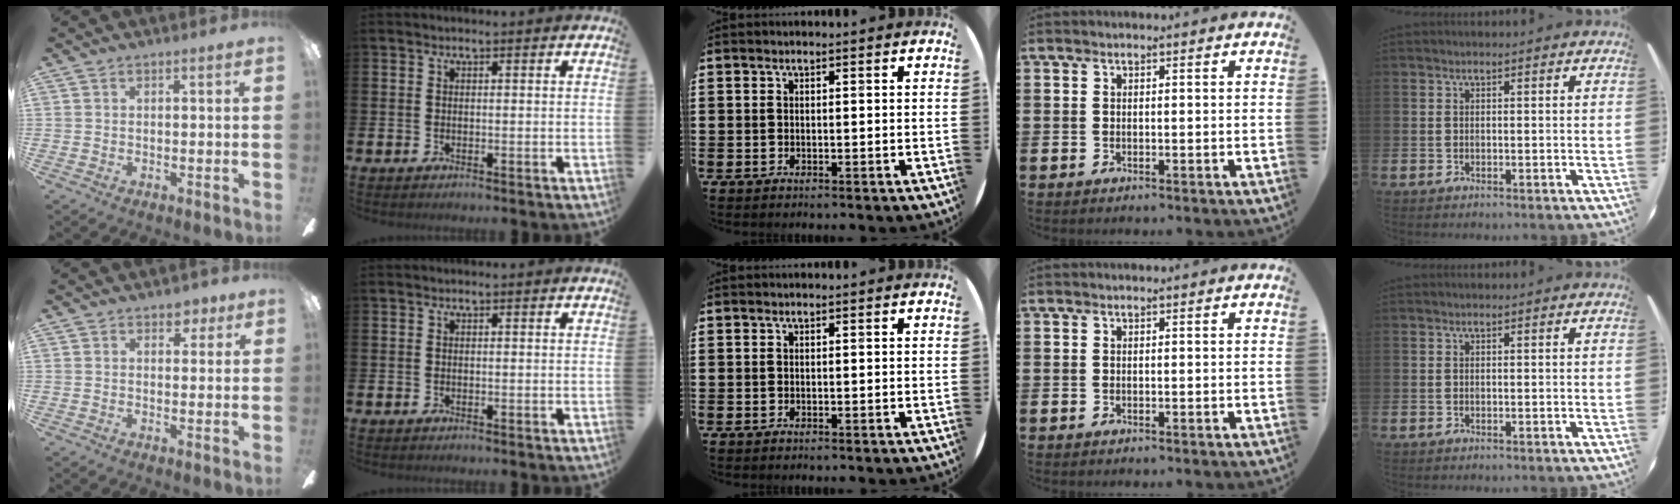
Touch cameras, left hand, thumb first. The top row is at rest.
{"thumb": {"total": 3.7, "force": [2.4, 2.4, 1.4], "torque": [0.000, -0.006, 0.039]}}